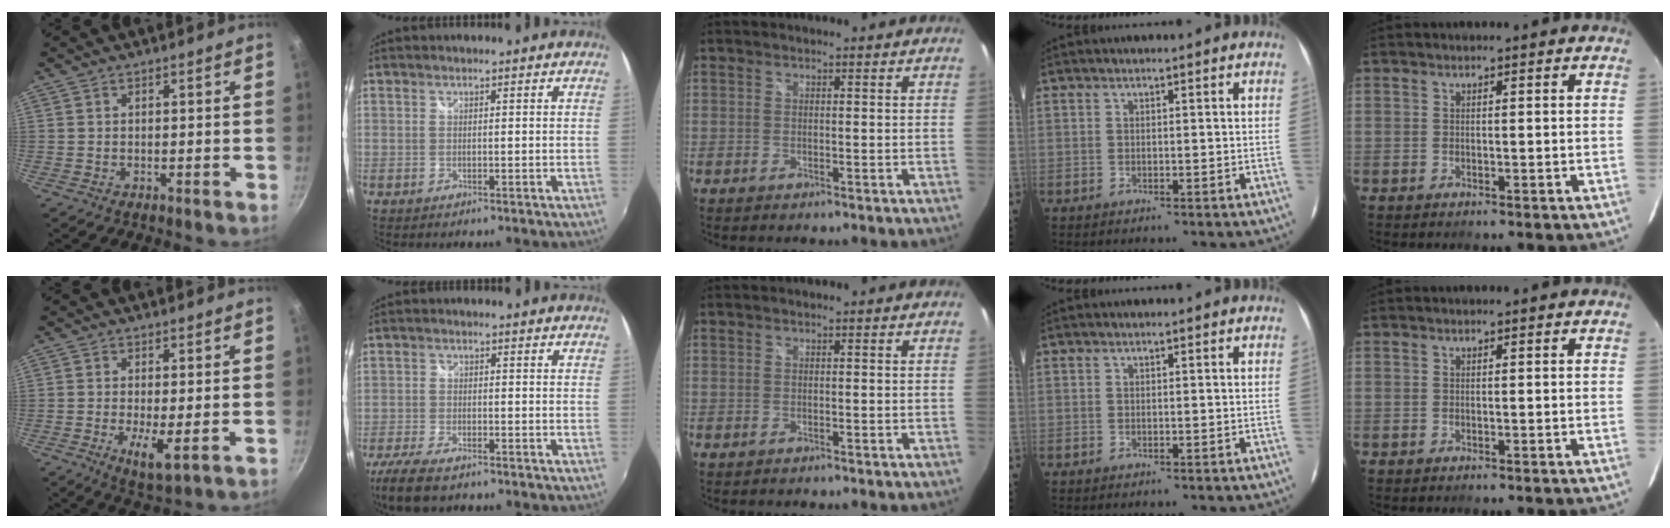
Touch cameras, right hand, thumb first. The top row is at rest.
{"thumb": {"total": 5.5, "force": [-1.1, 1.3, 5.2], "torque": [-0.099, -0.017, -0.013]}, "index": {"total": 8.7, "force": [-6.7, 2.5, 4.9], "torque": [-0.128, -0.031, -0.125]}}